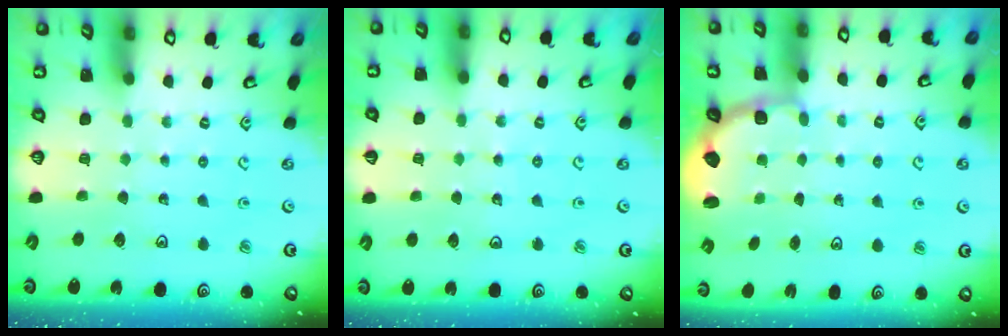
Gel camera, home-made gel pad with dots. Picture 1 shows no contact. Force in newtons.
{"total": 3.1, "press": 3.0, "slide": 0.8}
{"total": 3.0, "press": 2.3, "slide": 2.0}